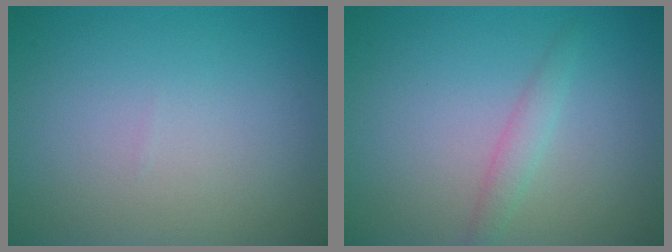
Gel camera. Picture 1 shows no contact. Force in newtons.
{"total": 1.5, "press": 1.5, "slide": 0.0}